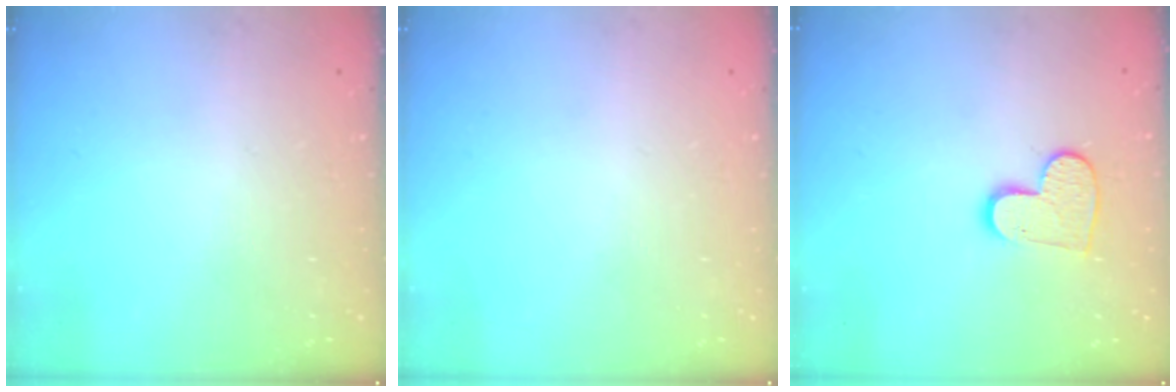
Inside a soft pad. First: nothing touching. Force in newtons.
{"total": 0.0}
{"total": 10.0, "press": 10.0, "slide": 0.9}